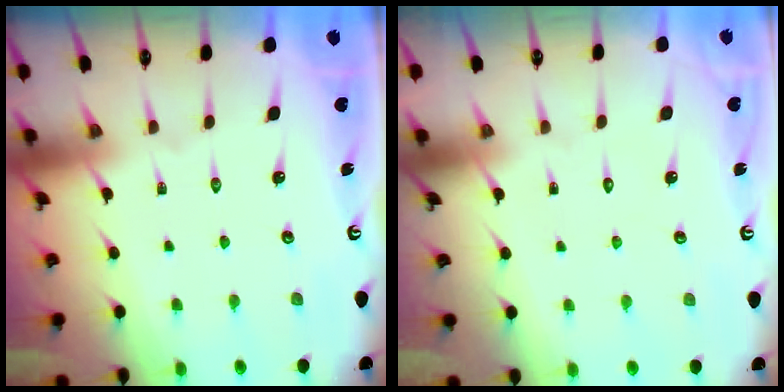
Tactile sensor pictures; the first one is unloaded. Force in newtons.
{"total": 1.6, "press": 1.6, "slide": 0.1}